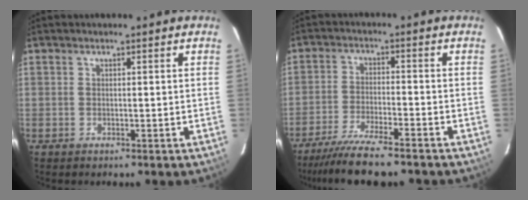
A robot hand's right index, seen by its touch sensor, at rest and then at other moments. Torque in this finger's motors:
{"motor_torque": [1.11, -1.03, 0.48, 0.09]}